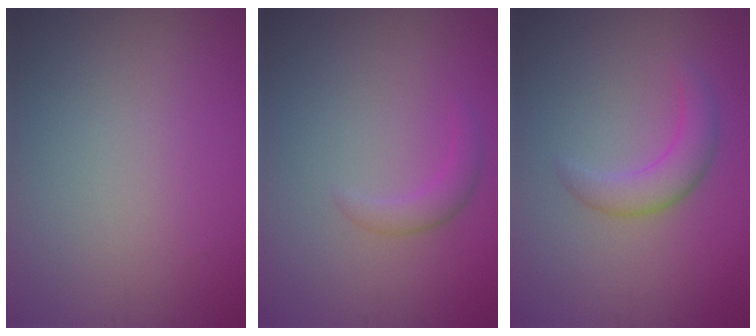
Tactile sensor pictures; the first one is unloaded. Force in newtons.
{"total": 1.7, "press": 1.7, "slide": 0.1}
{"total": 2.9, "press": 2.9, "slide": 0.2}